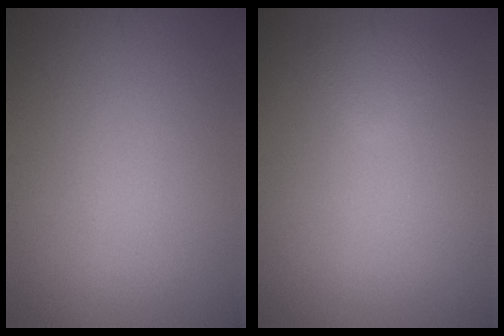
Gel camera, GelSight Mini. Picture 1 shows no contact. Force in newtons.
{"total": 1.2, "press": 1.2, "slide": 0.1}